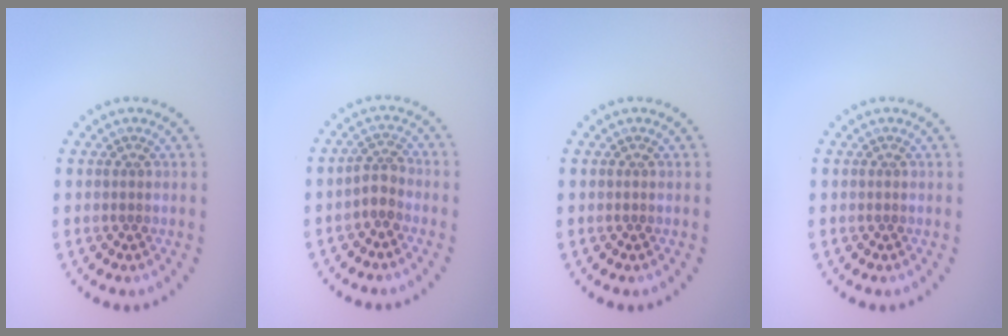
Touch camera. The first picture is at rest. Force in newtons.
{"total": 1.9, "press": 1.5, "slide": 1.2}
{"total": 0.0}
{"total": 0.0}